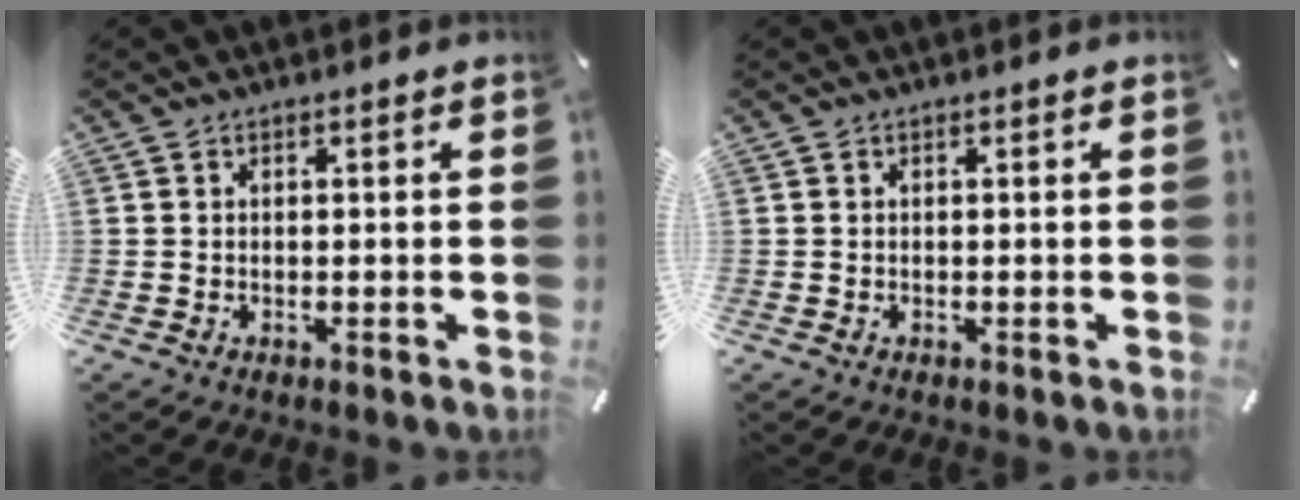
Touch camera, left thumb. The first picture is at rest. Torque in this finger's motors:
{"motor_torque": [-0.02, -0.01, 0.01, 0.01, 0.00]}